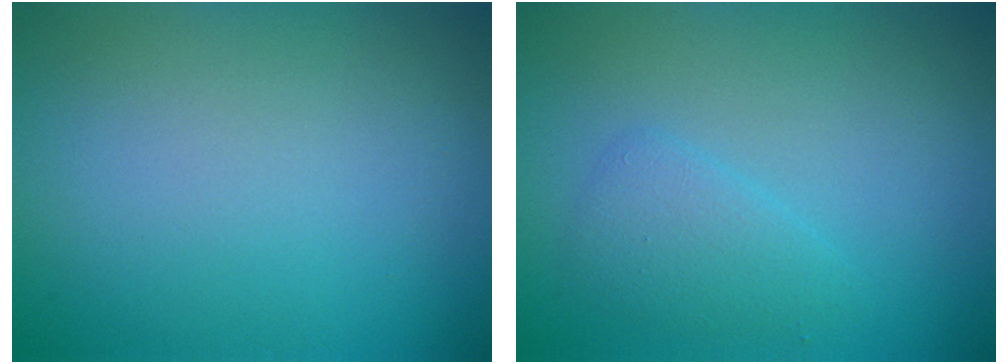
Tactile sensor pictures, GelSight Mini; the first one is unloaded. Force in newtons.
{"total": 1.9, "press": 1.9, "slide": 0.1}